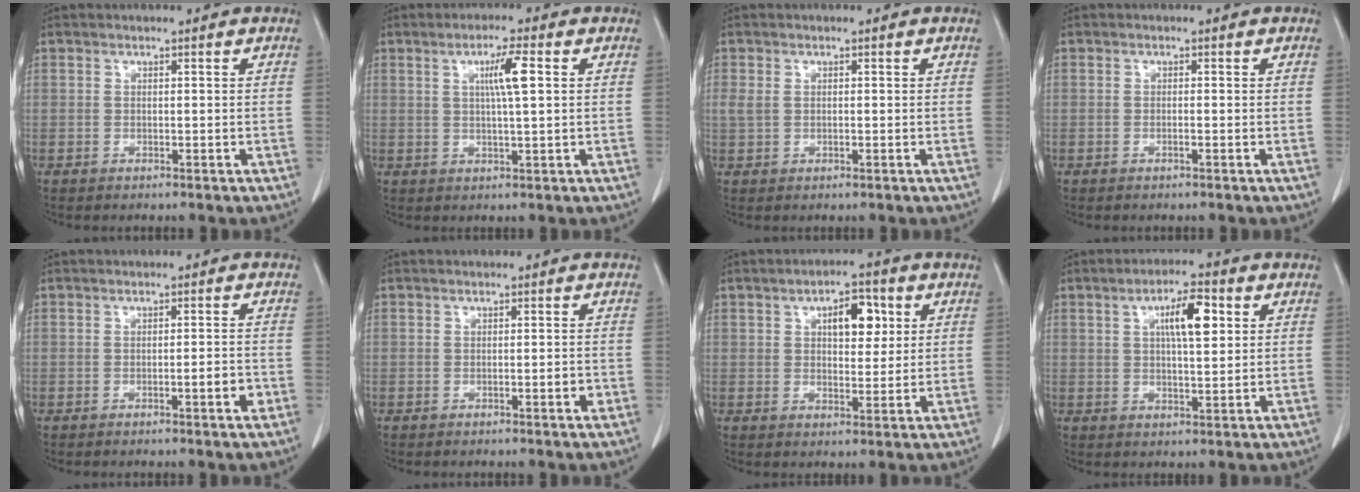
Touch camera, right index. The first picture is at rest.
{"total": 5.0, "force": [1.4, -0.1, 4.8], "torque": [-0.084, 0.000, 0.023]}
{"total": 1.9, "force": [0.2, 1.2, 1.5], "torque": [-0.043, 0.004, 0.007]}
{"total": 0.5, "force": [-0.3, -0.1, 0.4], "torque": [-0.008, 0.001, -0.005]}
{"total": 2.7, "force": [-1.1, 0.3, 2.4], "torque": [-0.033, 0.000, -0.017]}
{"total": 1.4, "force": [-0.6, 0.2, 1.3], "torque": [-0.020, -0.001, -0.008]}
{"total": 6.5, "force": [2.2, 3.0, 5.3], "torque": [-0.079, 0.010, 0.035]}
{"total": 7.1, "force": [2.3, 1.7, 6.5], "torque": [-0.110, 0.008, 0.038]}